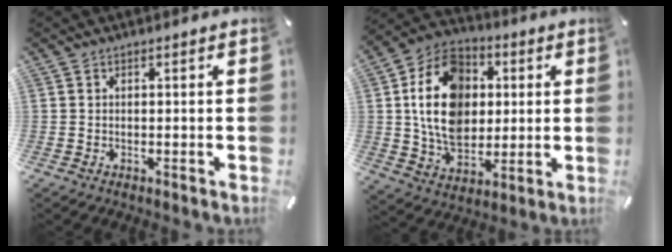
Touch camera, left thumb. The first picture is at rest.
{"total": 18.0, "force": [2.0, 13.9, 11.2], "torque": [-0.220, 0.009, 0.035]}